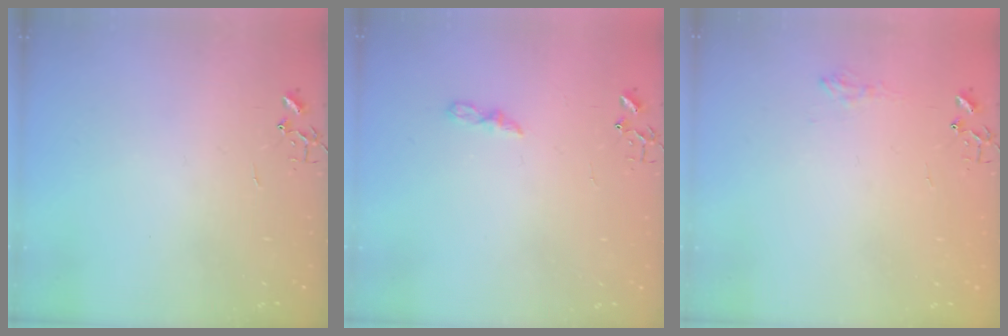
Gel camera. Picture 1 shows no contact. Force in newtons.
{"total": 6.2, "press": 6.1, "slide": 0.7}
{"total": 6.9, "press": 6.9, "slide": 0.5}